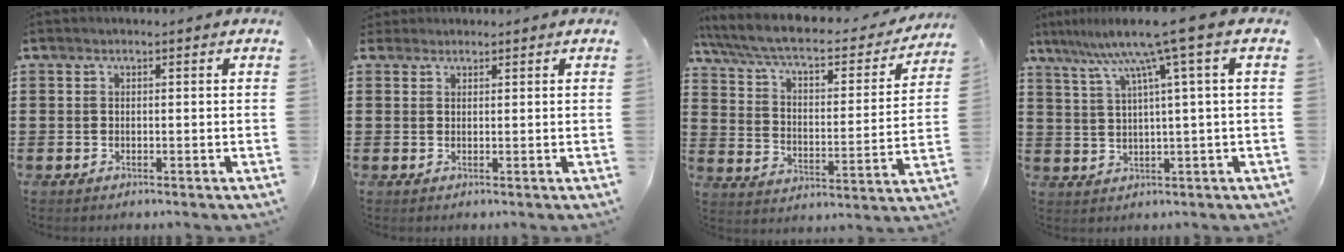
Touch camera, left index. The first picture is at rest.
{"total": 1.3, "force": [1.1, 0.6, 0.1], "torque": [-0.005, 0.005, 0.022]}
{"total": 7.2, "force": [5.8, 1.5, 3.9], "torque": [-0.099, -0.038, 0.097]}
{"total": 8.5, "force": [4.3, -1.2, 7.3], "torque": [-0.153, -0.018, 0.066]}